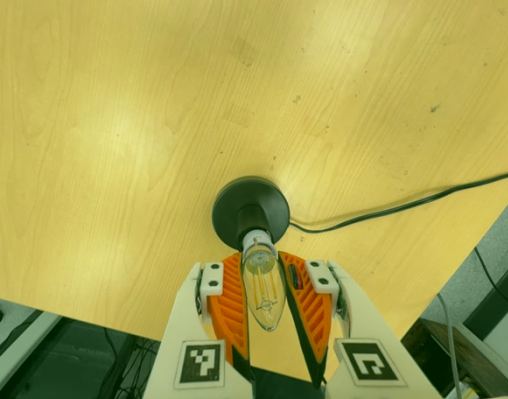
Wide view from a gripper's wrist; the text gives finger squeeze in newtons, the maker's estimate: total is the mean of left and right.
{"total": 12.0, "left": 11.6, "right": 12.4}